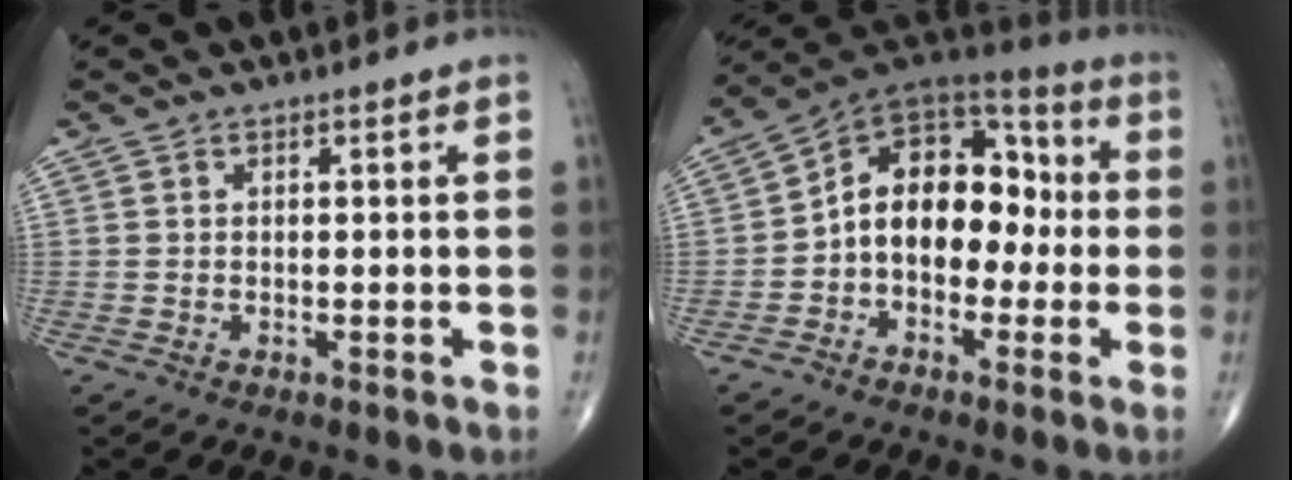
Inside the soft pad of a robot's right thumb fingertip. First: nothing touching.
{"total": 14.8, "force": [-1.4, 10.1, 10.8], "torque": [-0.128, 0.050, -0.039]}